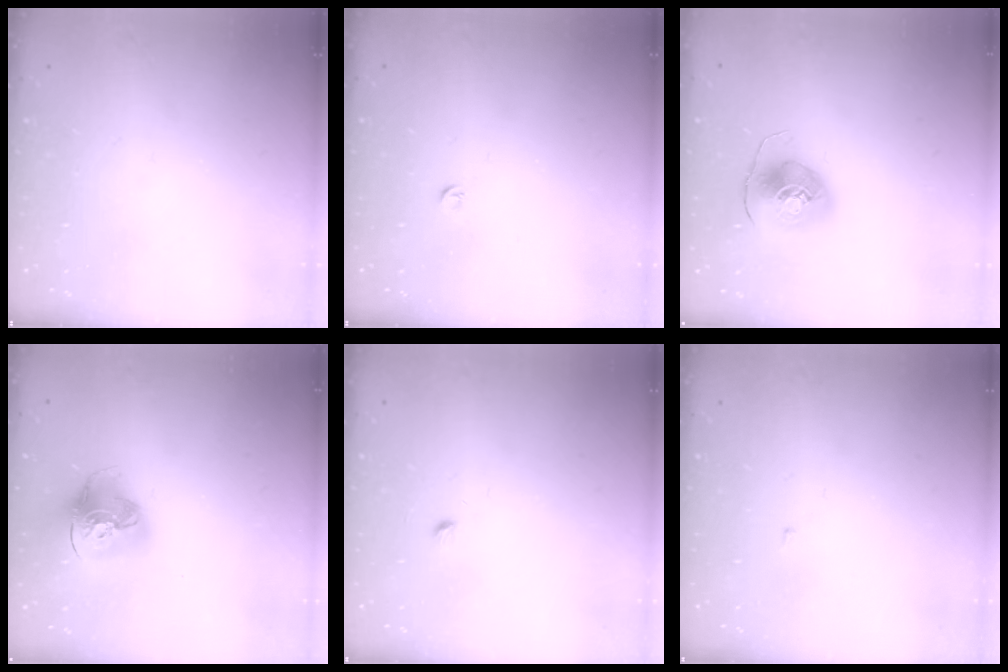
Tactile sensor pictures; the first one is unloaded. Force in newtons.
{"total": 3.4, "press": 3.3, "slide": 0.6}
{"total": 9.0, "press": 8.8, "slide": 1.5}
{"total": 15.6, "press": 15.5, "slide": 1.7}
{"total": 2.9, "press": 2.9, "slide": 0.4}
{"total": 1.4, "press": 1.3, "slide": 0.1}